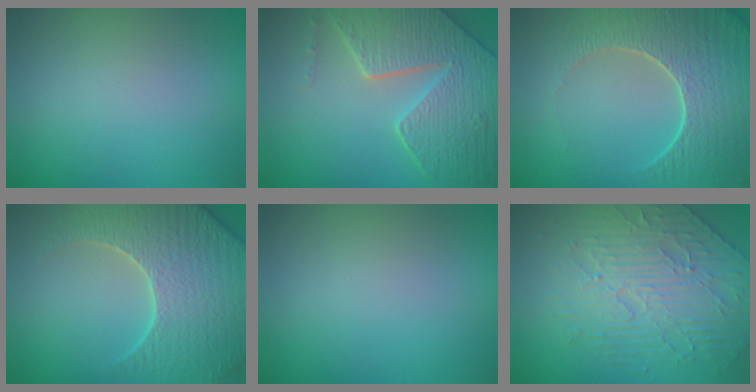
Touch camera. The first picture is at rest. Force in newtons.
{"total": 8.5, "press": 6.1, "slide": 5.9}
{"total": 7.3, "press": 5.8, "slide": 4.3}
{"total": 7.8, "press": 7.5, "slide": 2.0}
{"total": 0.0}
{"total": 4.4, "press": 4.3, "slide": 0.8}